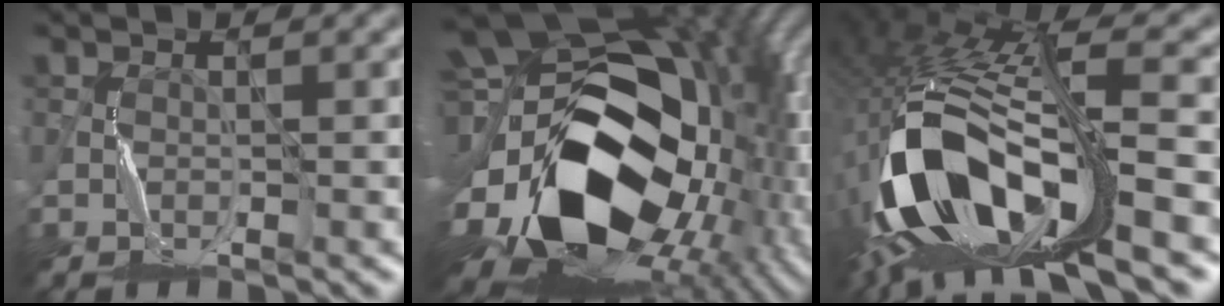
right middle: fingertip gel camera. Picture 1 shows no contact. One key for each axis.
{"total": 20.6, "fx": -2.3, "fy": 14.1, "fz": 14.9, "tx": -0.275, "ty": -0.031, "tz": -0.021}
{"total": 15.3, "fx": -6.4, "fy": 5.7, "fz": 12.6, "tx": -0.260, "ty": 0.002, "tz": -0.102}